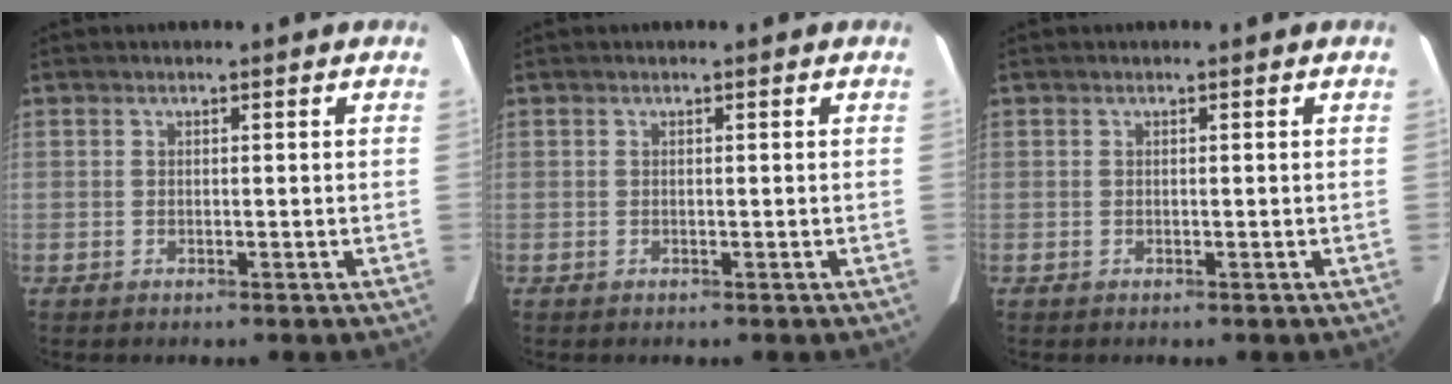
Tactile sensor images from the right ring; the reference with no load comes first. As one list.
[{"total": 0.0}, {"total": 0.0}]